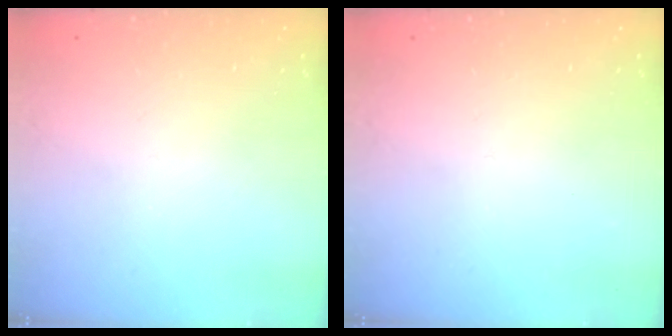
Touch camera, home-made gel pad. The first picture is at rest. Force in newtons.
{"total": 0.0}